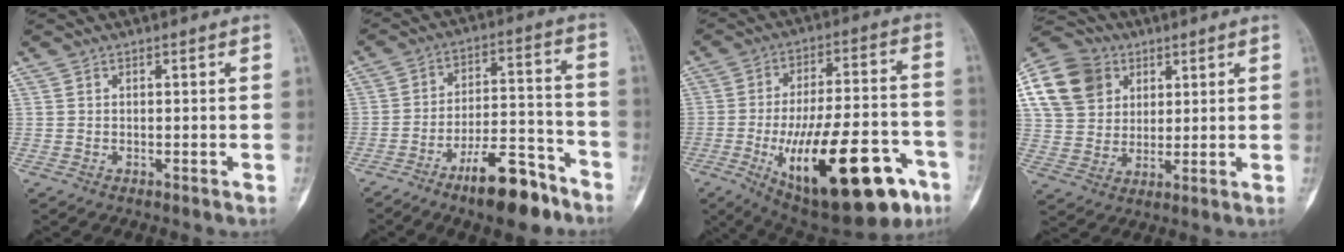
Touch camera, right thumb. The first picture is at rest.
{"total": 13.7, "force": [-9.3, 4.6, 8.9], "torque": [-0.124, 0.078, -0.154]}
{"total": 28.1, "force": [-11.5, 10.6, 23.4], "torque": [-0.329, 0.033, -0.156]}
{"total": 15.3, "force": [5.8, 12.3, 7.1], "torque": [-0.122, 0.008, 0.104]}